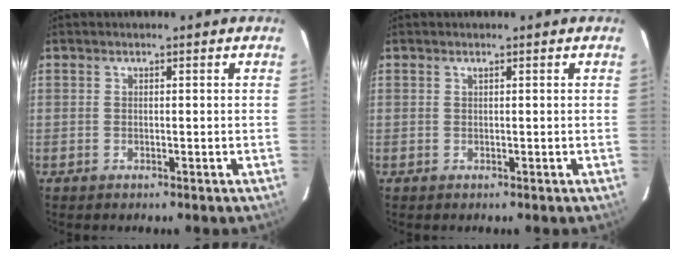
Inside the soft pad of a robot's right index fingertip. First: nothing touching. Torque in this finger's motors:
{"motor_torque": [-0.11, 0.11, -0.04, 0.01]}